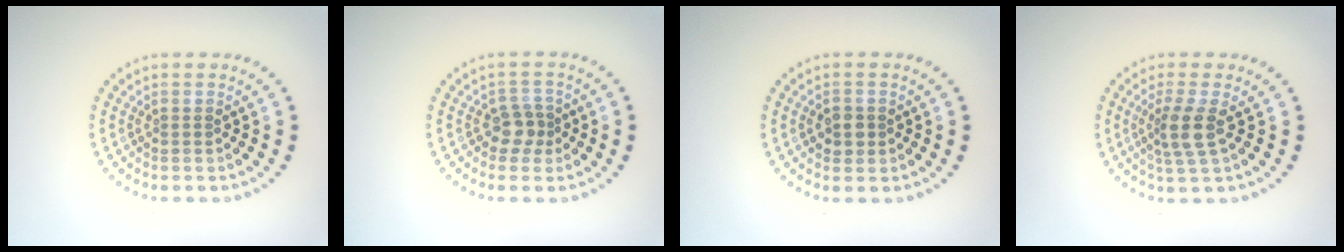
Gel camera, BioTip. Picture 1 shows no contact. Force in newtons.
{"total": 2.1, "press": 1.7, "slide": 1.1}
{"total": 1.7, "press": 1.7, "slide": 0.3}
{"total": 2.7, "press": 2.2, "slide": 1.6}